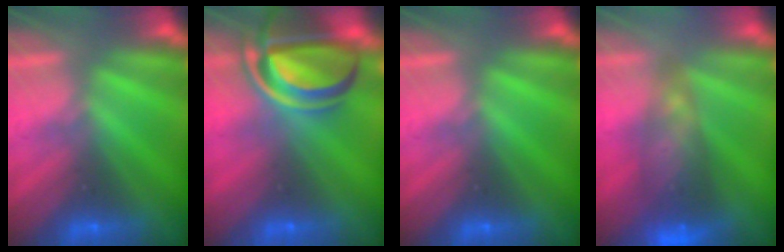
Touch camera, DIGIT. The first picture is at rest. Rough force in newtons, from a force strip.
{"total": 7.1}
{"total": 0.0}
{"total": 7.0}